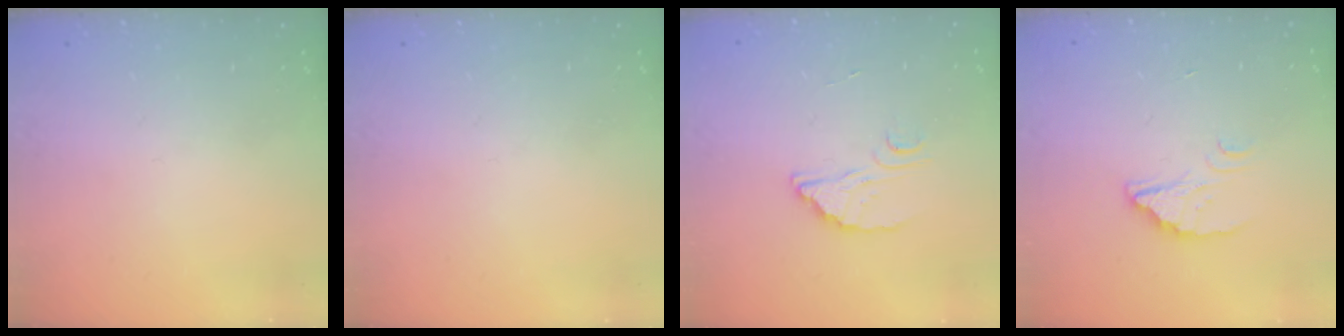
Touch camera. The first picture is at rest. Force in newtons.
{"total": 0.0}
{"total": 2.3, "press": 2.3, "slide": 0.0}
{"total": 2.7, "press": 2.7, "slide": 0.1}